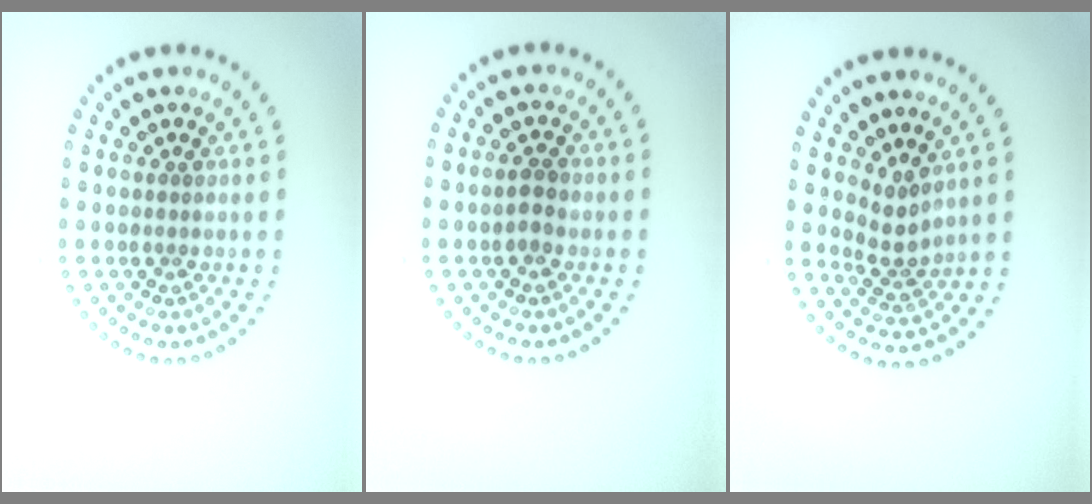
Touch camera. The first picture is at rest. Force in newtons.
{"total": 1.6, "press": 1.5, "slide": 0.2}
{"total": 2.2, "press": 1.4, "slide": 1.7}